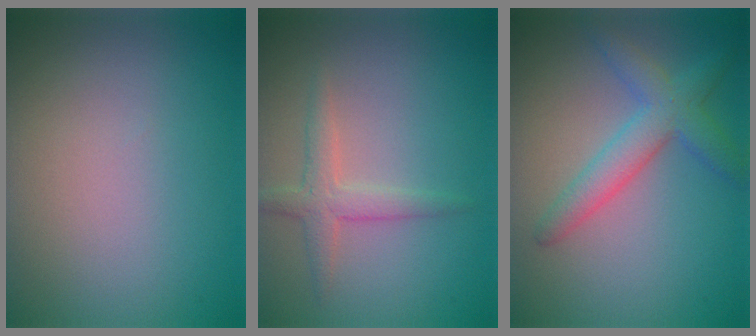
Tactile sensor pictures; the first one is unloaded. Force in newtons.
{"total": 2.1, "press": 2.1, "slide": 0.1}
{"total": 3.8, "press": 3.8, "slide": 0.1}